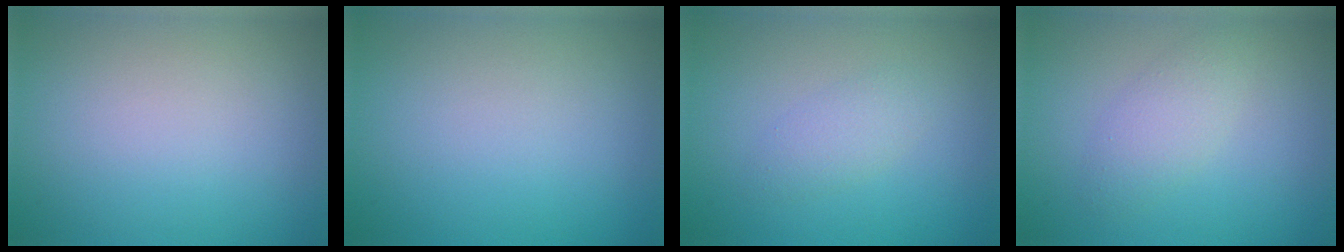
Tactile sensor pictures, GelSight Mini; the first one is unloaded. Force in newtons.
{"total": 0.0}
{"total": 1.7, "press": 1.7, "slide": 0.1}
{"total": 2.2, "press": 2.2, "slide": 0.2}